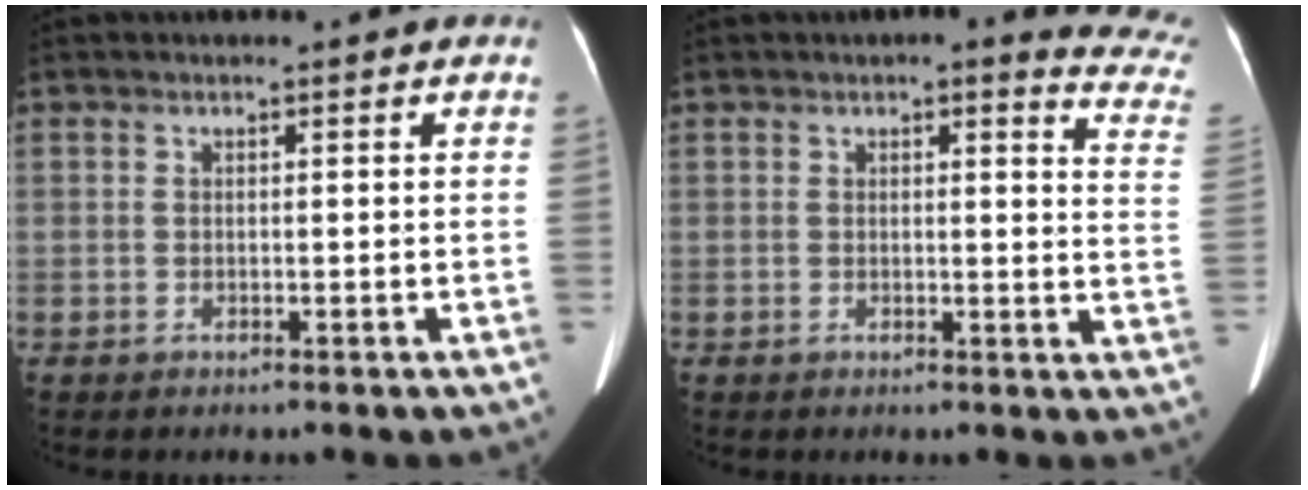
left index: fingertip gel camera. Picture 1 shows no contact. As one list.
[{"total": 12.1, "force": [10.3, 2.5, 5.7], "torque": [-0.032, -0.034, 0.077]}]